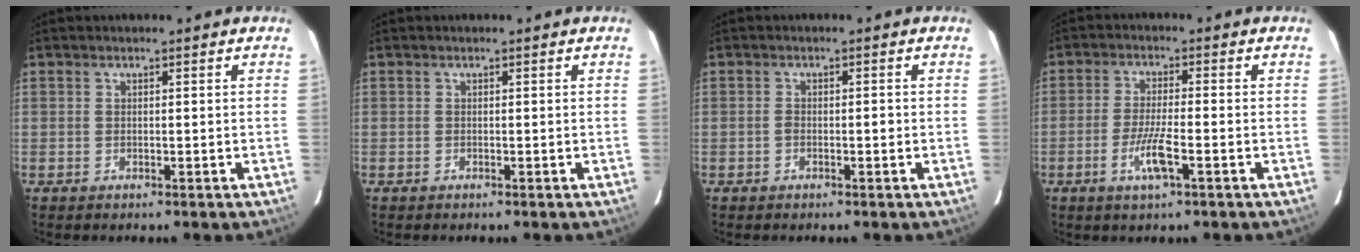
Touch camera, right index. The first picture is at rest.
{"total": 0.0}
{"total": 1.2, "force": [-0.4, 0.5, 1.1], "torque": [-0.016, 0.003, -0.006]}
{"total": 5.5, "force": [-2.2, 0.3, 5.0], "torque": [-0.096, -0.007, -0.043]}